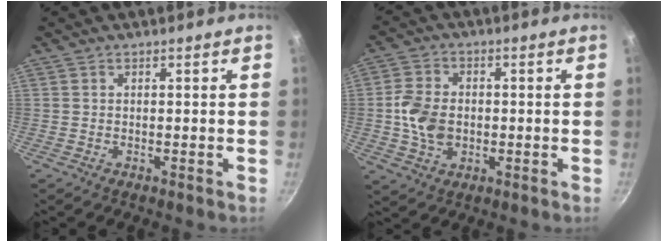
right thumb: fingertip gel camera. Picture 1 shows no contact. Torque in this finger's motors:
{"motor_torque": [0.96, 1.31, 1.09, -0.21, 0.08]}